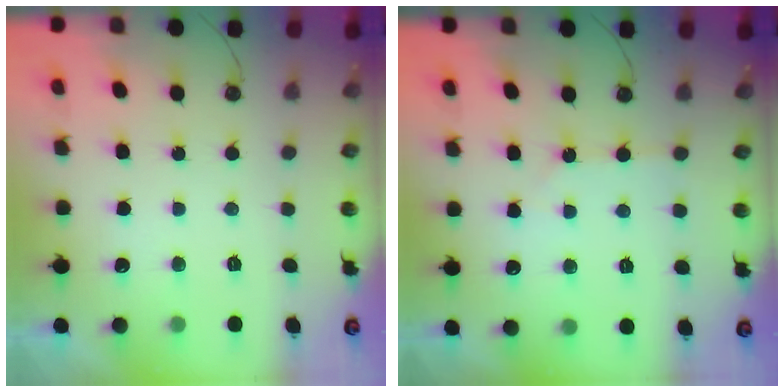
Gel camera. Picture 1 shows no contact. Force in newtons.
{"total": 5.2, "press": 5.1, "slide": 0.8}